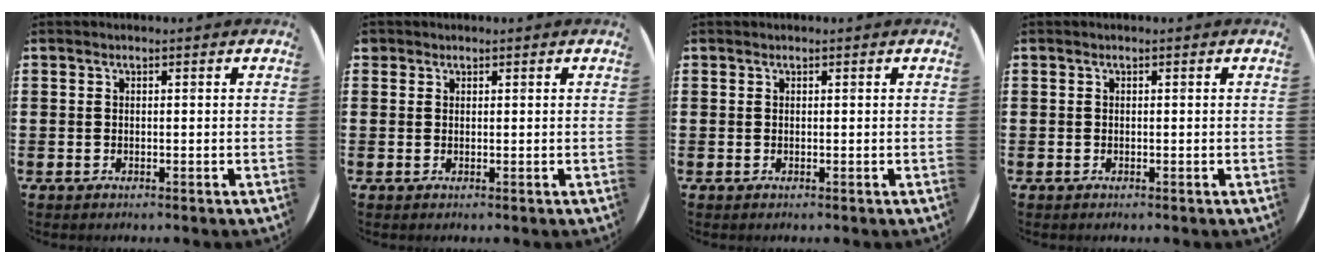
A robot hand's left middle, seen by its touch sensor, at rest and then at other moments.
{"total": 0.7, "force": [0.6, 0.4, -0.1], "torque": [0.001, 0.003, 0.012]}
{"total": 0.0}
{"total": 0.0}